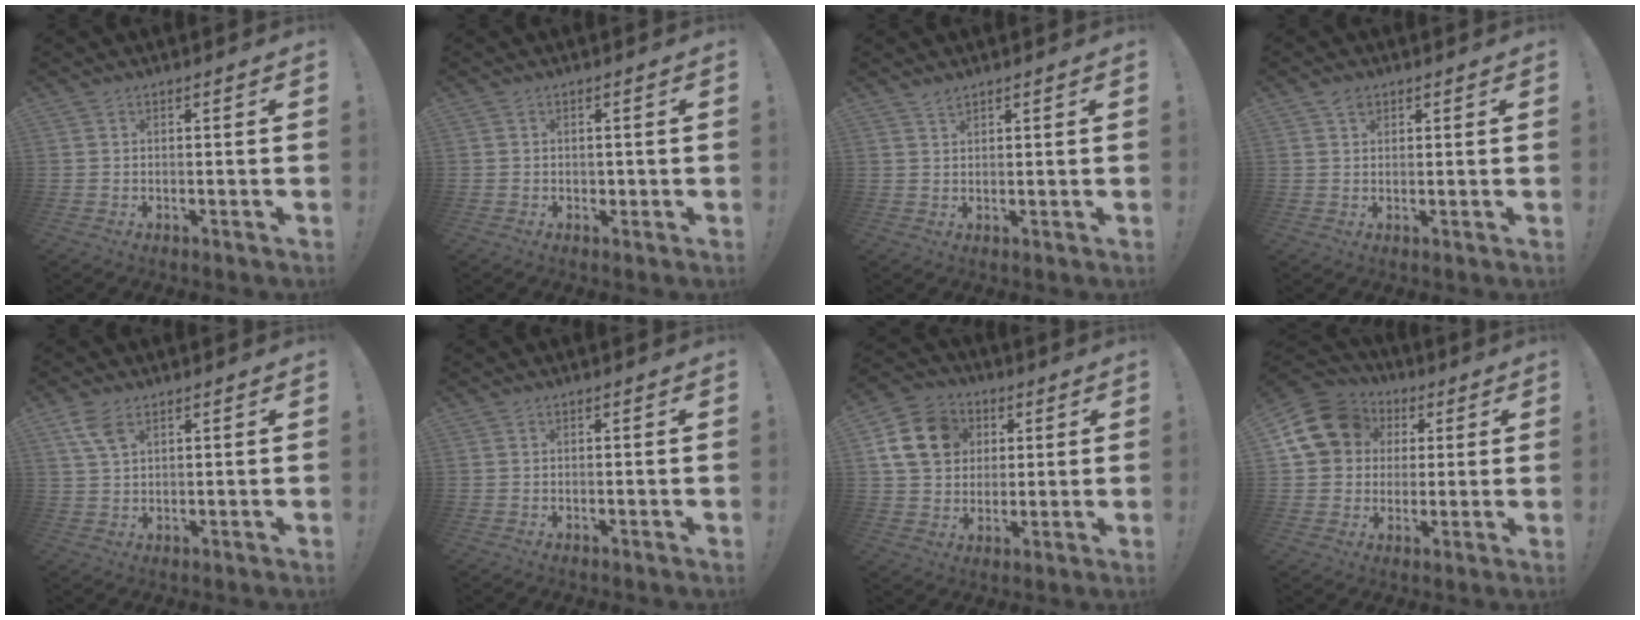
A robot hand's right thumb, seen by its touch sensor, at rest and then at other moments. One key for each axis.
{"total": 1.0, "fx": 0.1, "fy": 1.0, "fz": 0.1, "tx": -0.003, "ty": 0.002, "tz": 0.002}
{"total": 1.8, "fx": 1.6, "fy": 0.4, "fz": 0.6, "tx": -0.008, "ty": -0.009, "tz": 0.029}
{"total": 2.5, "fx": 1.4, "fy": 1.7, "fz": 1.0, "tx": -0.009, "ty": -0.005, "tz": 0.023}
{"total": 5.9, "fx": 3.2, "fy": 2.8, "fz": 4.0, "tx": -0.076, "ty": -0.009, "tz": 0.063}
{"total": 0.0}
{"total": 15.5, "fx": 4.3, "fy": 12.8, "fz": 7.7, "tx": -0.116, "ty": -0.003, "tz": 0.091}
{"total": 16.0, "fx": 4.9, "fy": 13.4, "fz": 7.4, "tx": -0.126, "ty": -0.011, "tz": 0.103}